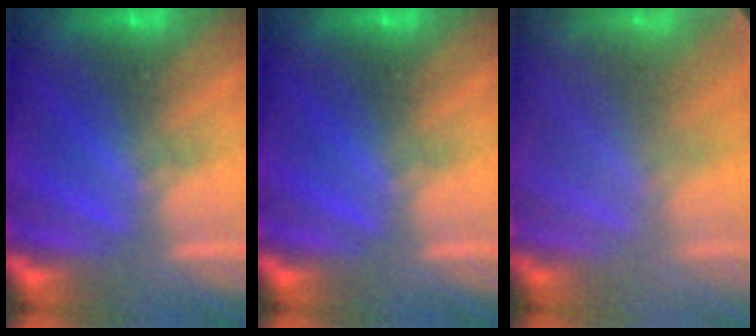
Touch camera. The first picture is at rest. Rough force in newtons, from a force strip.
{"total": 0.0}
{"total": 1.8}